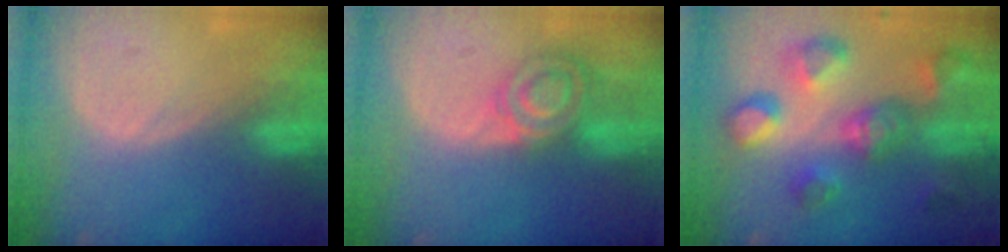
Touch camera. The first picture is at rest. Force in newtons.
{"total": 7.3, "press": 6.1, "slide": 4.0}
{"total": 11.0, "press": 9.9, "slide": 4.7}